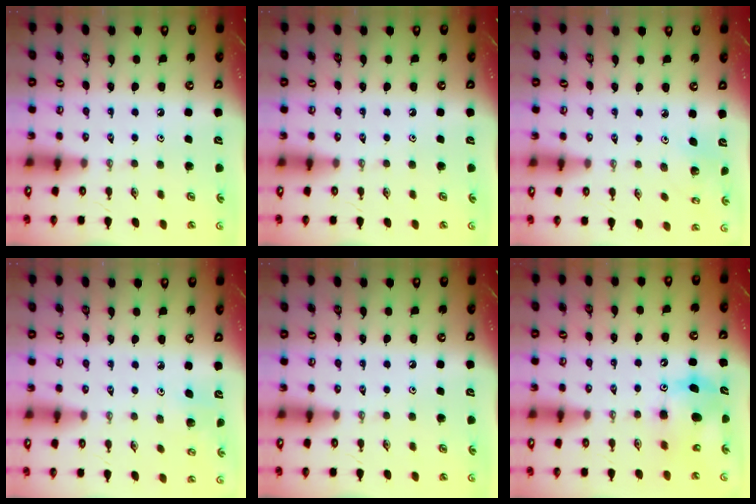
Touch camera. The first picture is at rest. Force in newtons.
{"total": 0.0}
{"total": 1.7, "press": 1.6, "slide": 0.2}
{"total": 3.2, "press": 3.2, "slide": 0.3}
{"total": 0.0}
{"total": 8.5, "press": 8.4, "slide": 0.5}